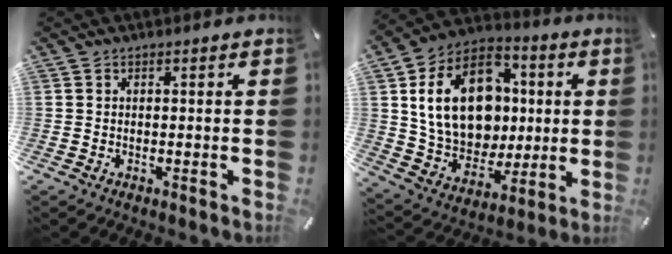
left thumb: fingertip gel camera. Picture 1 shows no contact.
{"total": 20.8, "force": [2.9, 16.0, 12.9], "torque": [-0.236, 0.008, 0.060]}